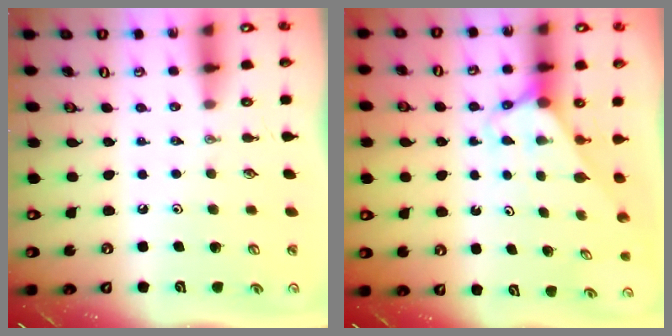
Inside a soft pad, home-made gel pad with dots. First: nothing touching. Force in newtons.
{"total": 2.7, "press": 2.7, "slide": 0.2}